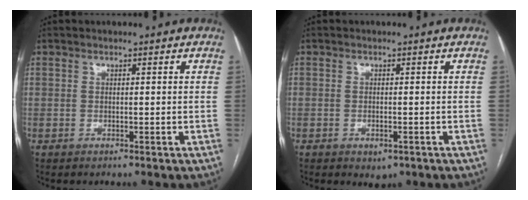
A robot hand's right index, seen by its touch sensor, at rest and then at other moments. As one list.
[{"total": 2.2, "force": [-1.1, 1.2, 1.5], "torque": [-0.022, -0.002, -0.005]}]